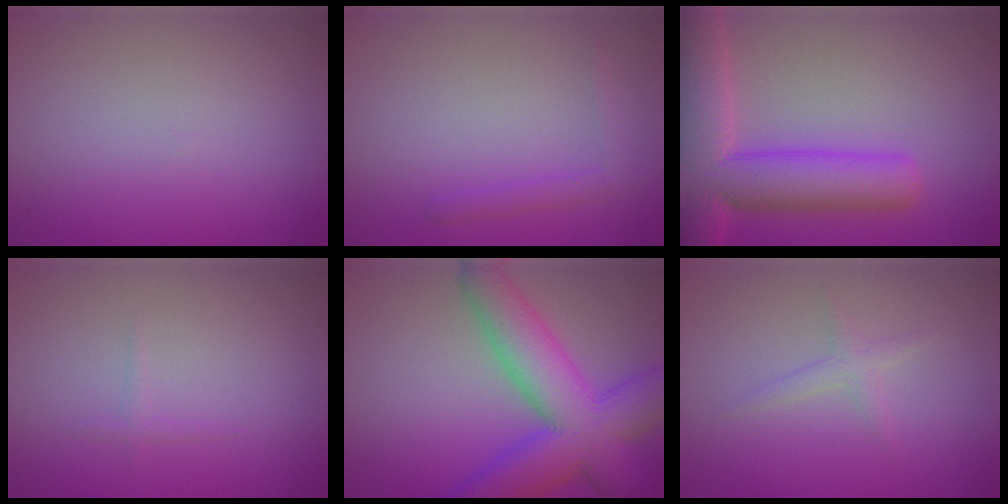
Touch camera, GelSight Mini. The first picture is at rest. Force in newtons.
{"total": 1.5, "press": 1.5, "slide": 0.1}
{"total": 10.3, "press": 10.3, "slide": 0.5}
{"total": 0.6, "press": 0.6, "slide": 0.1}
{"total": 10.8, "press": 10.8, "slide": 0.4}
{"total": 1.3, "press": 1.3, "slide": 0.1}